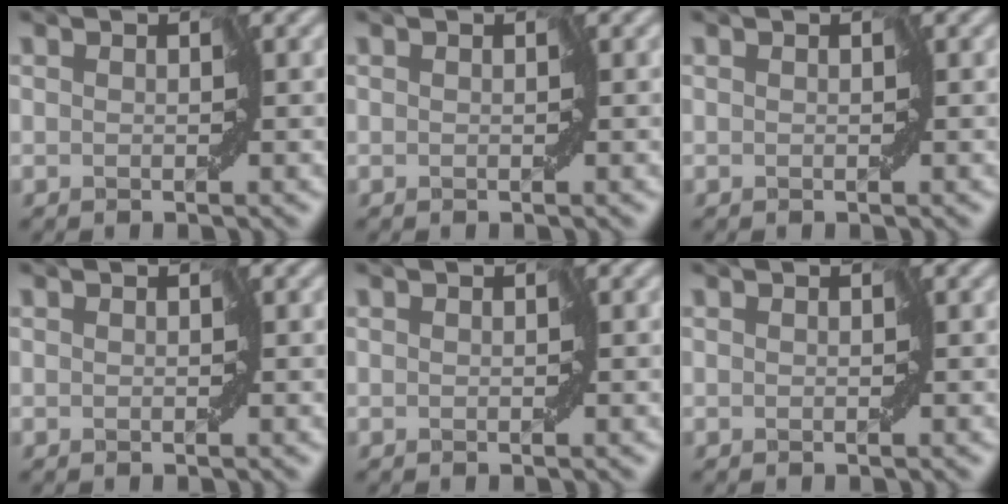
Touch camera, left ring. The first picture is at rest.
{"total": 0.0}
{"total": 0.0}
{"total": 0.0}
{"total": 0.0}
{"total": 0.0}